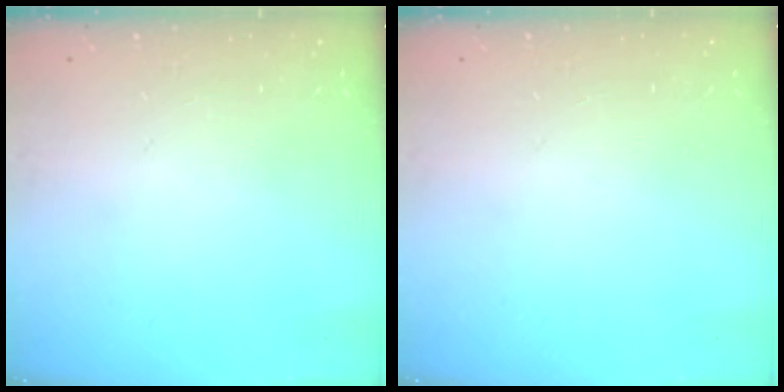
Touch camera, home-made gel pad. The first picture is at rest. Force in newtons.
{"total": 0.0}